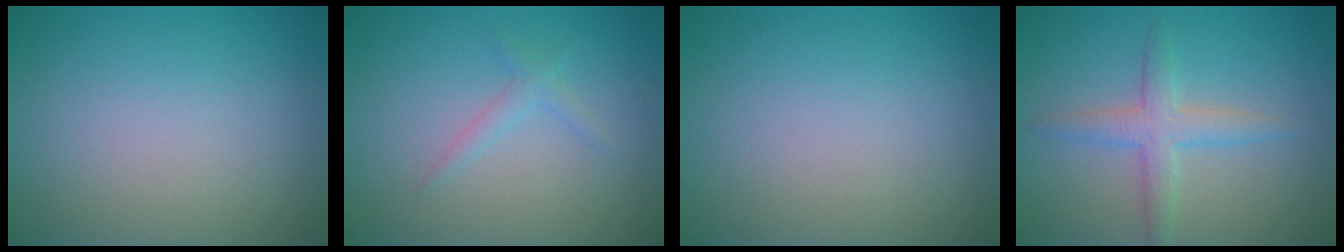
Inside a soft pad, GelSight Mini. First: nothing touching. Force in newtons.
{"total": 1.3, "press": 1.2, "slide": 0.1}
{"total": 0.0}
{"total": 3.0, "press": 3.0, "slide": 0.1}